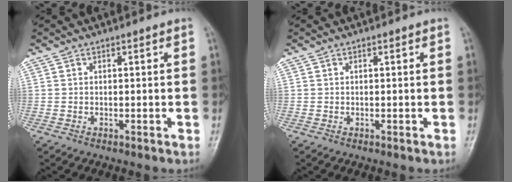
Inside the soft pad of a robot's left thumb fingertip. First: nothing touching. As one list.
[{"total": 0.0}]